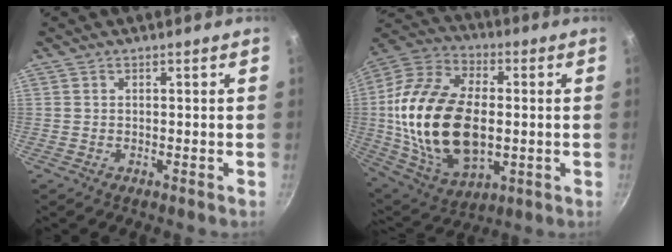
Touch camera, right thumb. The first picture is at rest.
{"total": 25.9, "force": [-0.5, 15.7, 20.7], "torque": [-0.393, 0.011, -0.005]}